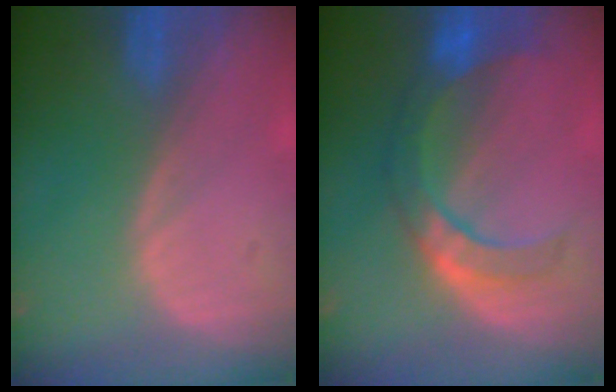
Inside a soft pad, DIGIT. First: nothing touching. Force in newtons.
{"total": 7.9, "press": 7.4, "slide": 2.6}